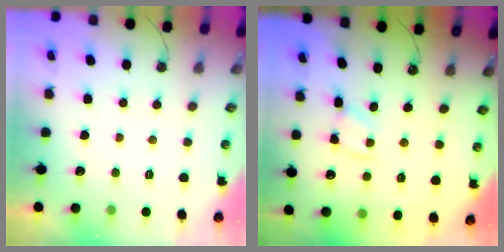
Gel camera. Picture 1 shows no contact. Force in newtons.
{"total": 1.9, "press": 1.9, "slide": 0.3}